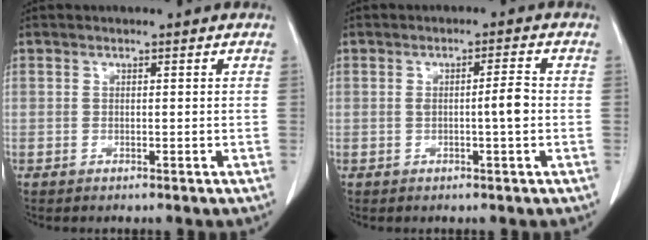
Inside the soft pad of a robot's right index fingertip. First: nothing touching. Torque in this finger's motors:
{"motor_torque": [0.10, 0.00, 0.04, 0.03]}